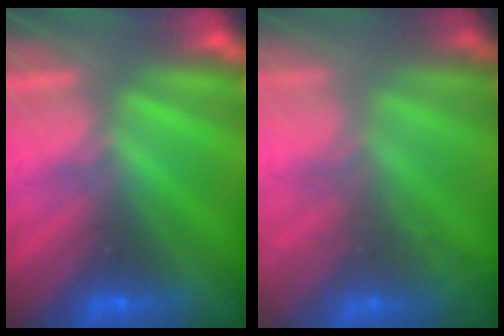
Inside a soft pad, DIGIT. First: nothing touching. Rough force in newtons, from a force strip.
{"total": 6.7}